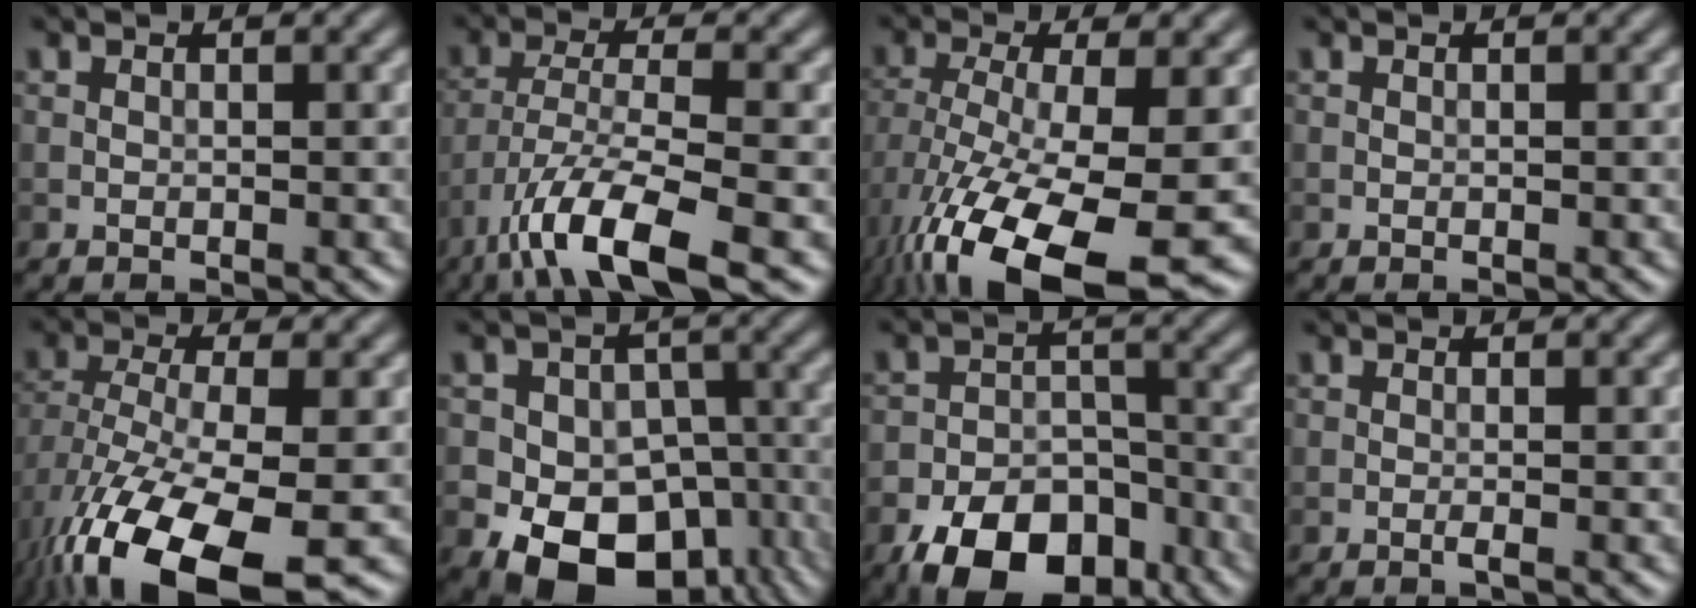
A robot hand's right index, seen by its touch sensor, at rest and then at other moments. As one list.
[{"total": 8.5, "force": [-5.3, 2.0, 6.3], "torque": [-0.108, -0.002, -0.101]}, {"total": 15.8, "force": [-7.9, 5.4, 12.6], "torque": [-0.250, -0.029, -0.121]}, {"total": 0.0}, {"total": 14.7, "force": [-7.9, 5.7, 11.0], "torque": [-0.232, -0.045, -0.127]}, {"total": 12.4, "force": [-5.7, 9.0, 6.3], "torque": [-0.075, -0.012, -0.099]}, {"total": 10.1, "force": [-6.5, 5.6, 5.4], "torque": [-0.089, -0.011, -0.106]}, {"total": 0.6, "force": [-0.2, 0.0, 0.6], "torque": [-0.012, -0.003, -0.006]}]